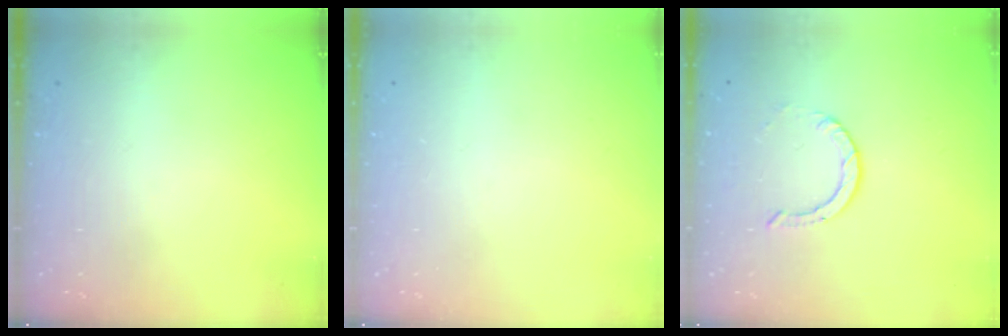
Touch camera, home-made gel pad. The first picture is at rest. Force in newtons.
{"total": 0.0}
{"total": 2.2, "press": 2.2, "slide": 0.2}